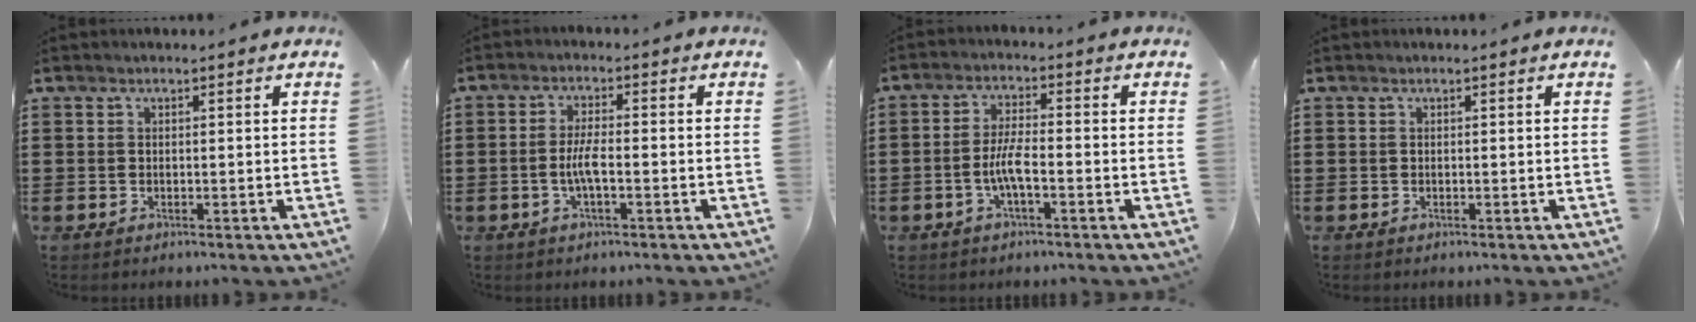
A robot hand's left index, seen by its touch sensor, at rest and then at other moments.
{"total": 3.9, "force": [-1.1, 0.8, 3.7], "torque": [-0.086, -0.005, -0.028]}
{"total": 4.7, "force": [-1.7, 1.0, 4.2], "torque": [-0.102, -0.005, -0.041]}
{"total": 0.0}